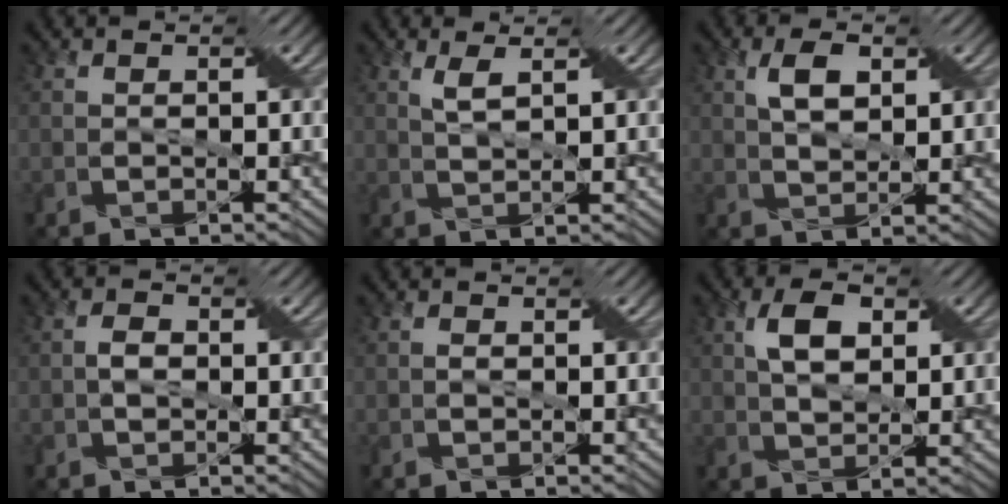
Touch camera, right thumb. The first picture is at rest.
{"total": 2.2, "force": [1.5, -0.1, 1.6], "torque": [-0.039, 0.005, 0.027]}
{"total": 3.8, "force": [1.8, 1.6, 2.9], "torque": [-0.057, 0.007, 0.033]}
{"total": 1.6, "force": [-0.1, 1.1, 1.1], "torque": [-0.021, 0.002, -0.004]}
{"total": 0.6, "force": [0.0, 0.4, 0.4], "torque": [-0.006, 0.000, 0.000]}
{"total": 4.6, "force": [1.9, 2.4, 3.4], "torque": [-0.068, 0.008, 0.031]}